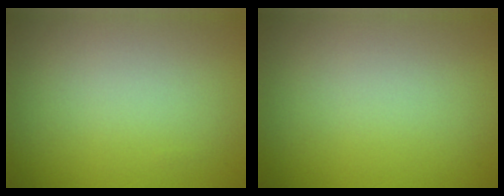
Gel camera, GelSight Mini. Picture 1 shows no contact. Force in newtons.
{"total": 0.0}